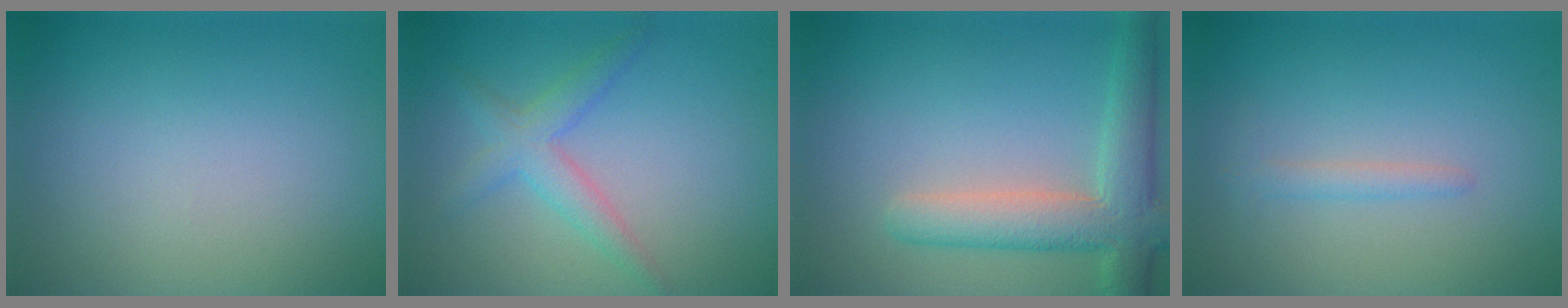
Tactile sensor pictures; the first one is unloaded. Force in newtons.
{"total": 2.9, "press": 2.9, "slide": 0.1}
{"total": 5.6, "press": 5.6, "slide": 0.5}
{"total": 1.3, "press": 1.3, "slide": 0.1}